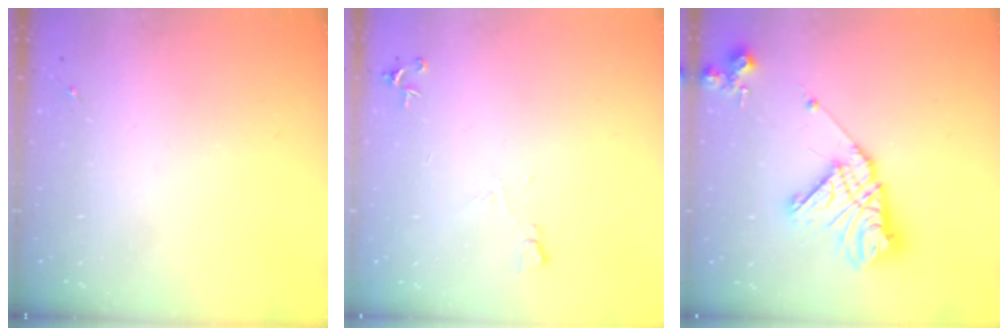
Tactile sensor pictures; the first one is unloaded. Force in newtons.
{"total": 5.9, "press": 5.8, "slide": 1.0}
{"total": 17.8, "press": 17.7, "slide": 2.1}